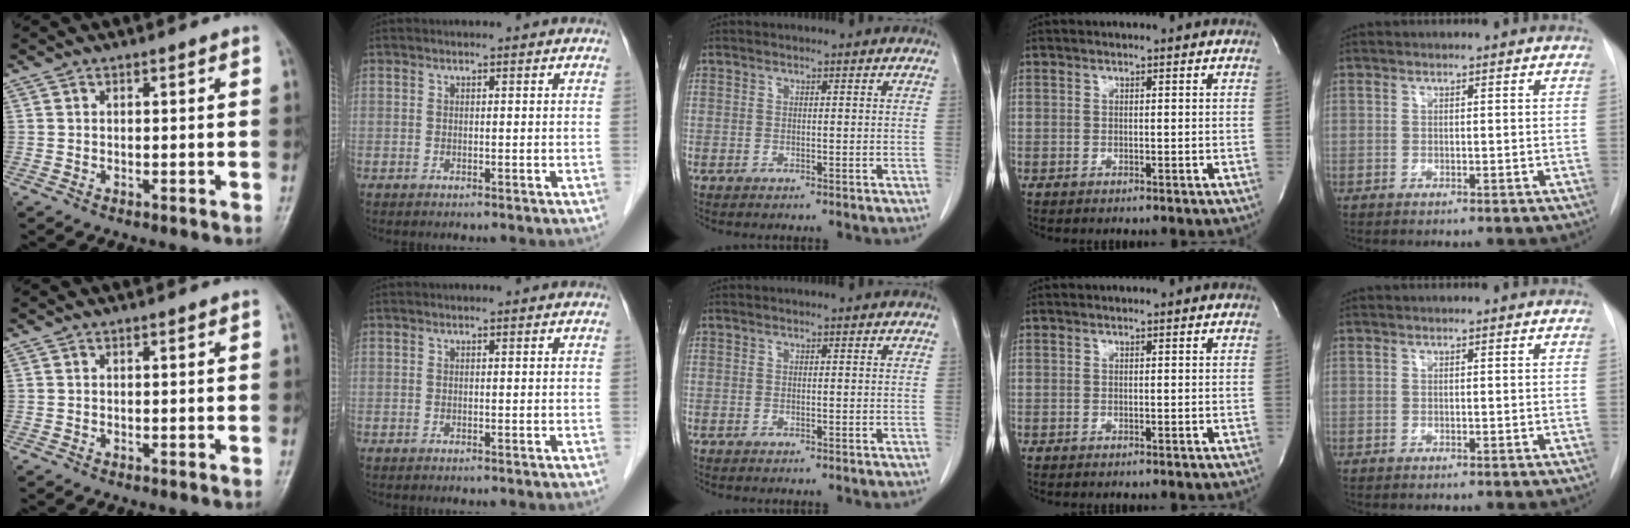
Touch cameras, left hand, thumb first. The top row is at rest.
{}